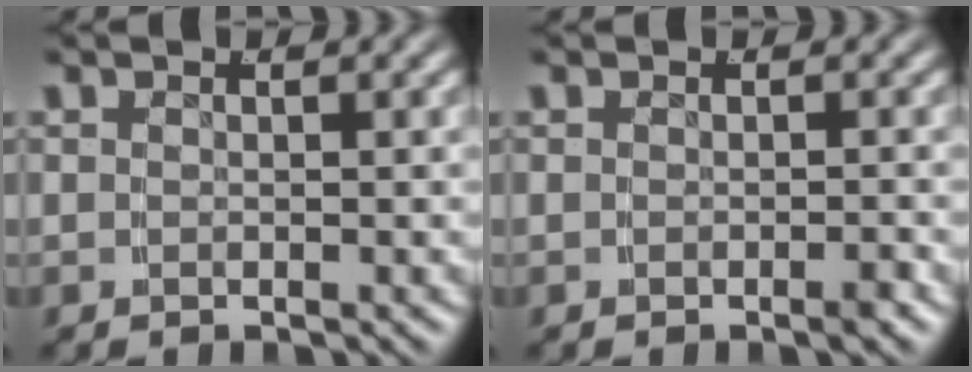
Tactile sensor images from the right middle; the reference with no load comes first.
{"total": 0.7, "force": [-0.6, -0.2, 0.3], "torque": [-0.003, 0.005, -0.015]}